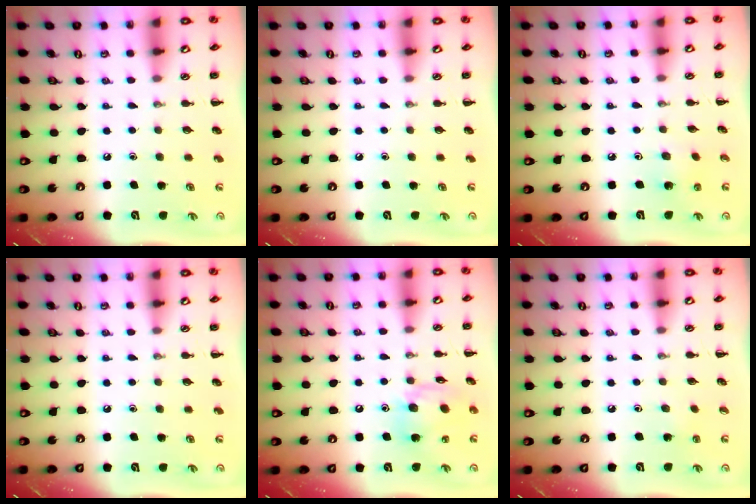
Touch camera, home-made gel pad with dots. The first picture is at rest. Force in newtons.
{"total": 0.0}
{"total": 2.1, "press": 2.0, "slide": 0.7}
{"total": 0.0}
{"total": 12.6, "press": 12.5, "slide": 1.5}
{"total": 3.3, "press": 3.1, "slide": 1.0}